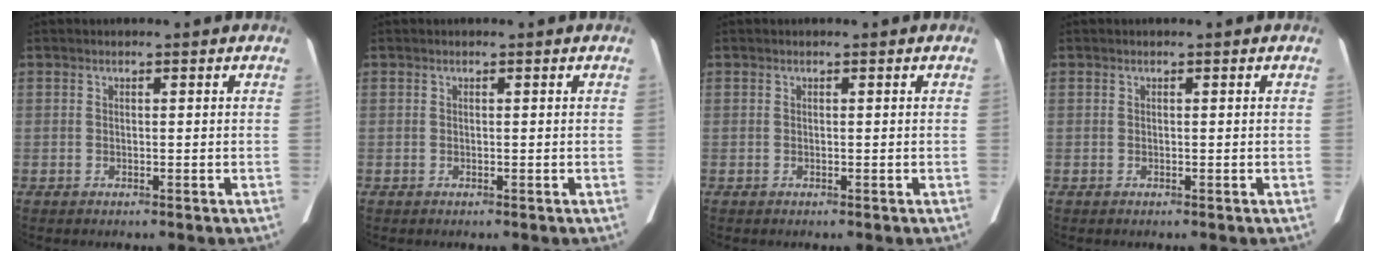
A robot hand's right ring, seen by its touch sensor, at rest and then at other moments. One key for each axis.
{"total": 0.0}
{"total": 0.0}
{"total": 0.0}